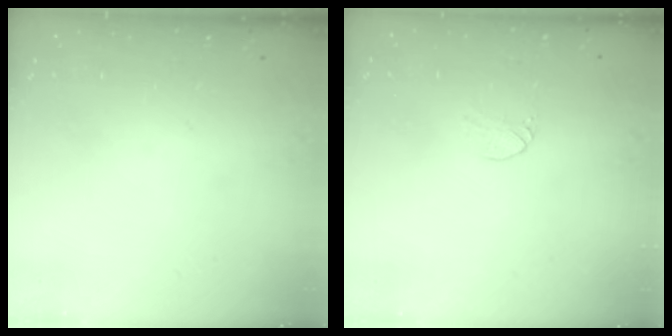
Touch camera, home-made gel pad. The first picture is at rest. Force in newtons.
{"total": 5.4, "press": 5.3, "slide": 0.5}